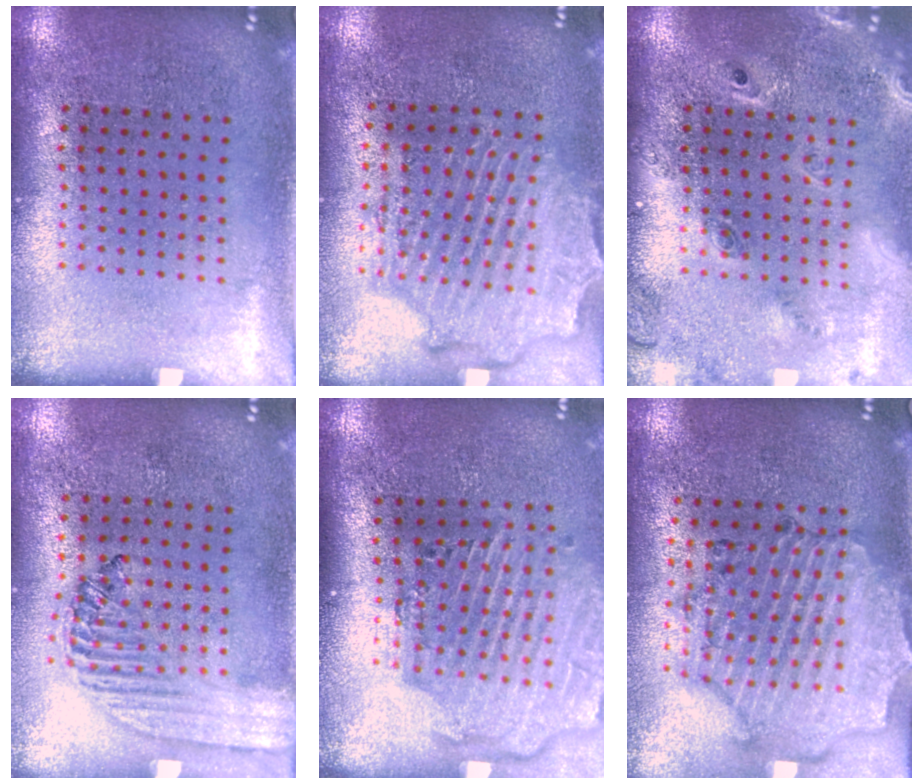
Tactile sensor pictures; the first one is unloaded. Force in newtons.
{"total": 2.1, "press": 2.1, "slide": 0.5}
{"total": 2.3, "press": 1.7, "slide": 1.5}
{"total": 1.4, "press": 1.4, "slide": 0.5}
{"total": 2.8, "press": 2.3, "slide": 1.6}
{"total": 1.7, "press": 1.7, "slide": 0.3}